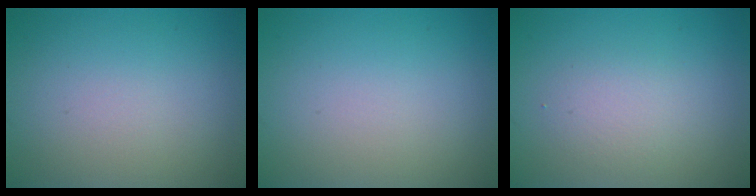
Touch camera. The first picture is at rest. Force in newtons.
{"total": 0.0}
{"total": 2.0, "press": 2.0, "slide": 0.2}